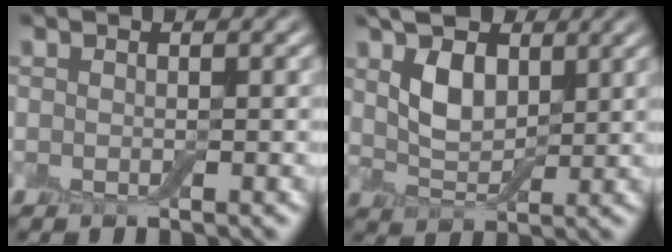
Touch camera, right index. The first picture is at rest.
{"total": 5.0, "force": [2.2, 3.0, 3.4], "torque": [-0.074, 0.002, 0.037]}